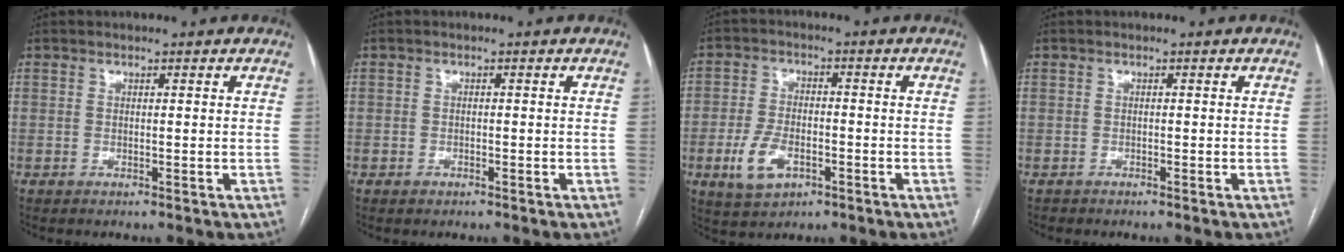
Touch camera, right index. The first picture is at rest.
{"total": 1.2, "force": [-0.7, 1.0, 0.1], "torque": [0.000, 0.004, -0.010]}
{"total": 7.3, "force": [-2.9, 4.3, 5.1], "torque": [-0.111, 0.002, -0.046]}
{"total": 0.8, "force": [-0.6, 0.5, -0.2], "torque": [-0.004, 0.002, -0.013]}